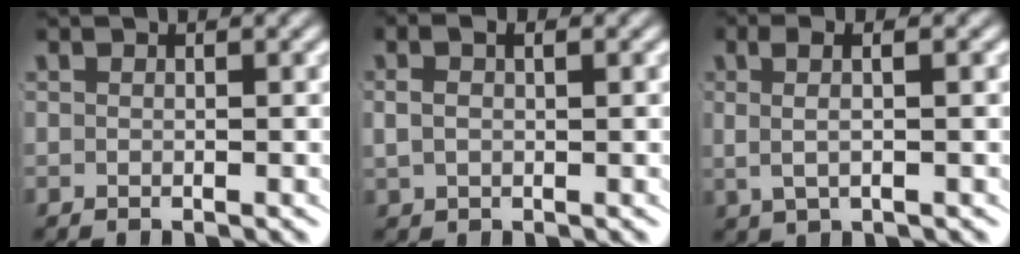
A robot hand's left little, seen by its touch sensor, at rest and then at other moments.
{"total": 2.4, "force": [0.6, 1.5, 1.7], "torque": [-0.040, 0.002, 0.015]}
{"total": 3.7, "force": [0.8, 1.6, 3.3], "torque": [-0.053, 0.006, 0.014]}